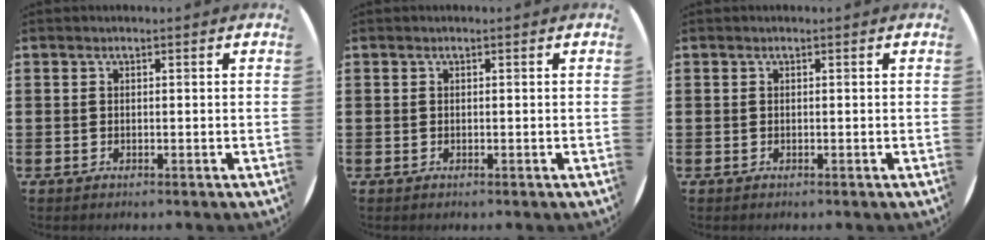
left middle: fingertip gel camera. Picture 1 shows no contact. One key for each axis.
{"total": 0.0}
{"total": 0.0}